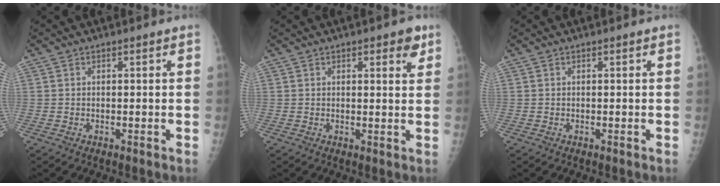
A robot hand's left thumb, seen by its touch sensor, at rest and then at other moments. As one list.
[{"total": 3.8, "force": [2.0, 1.5, 2.9], "torque": [-0.022, -0.006, 0.020]}, {"total": 0.0}]